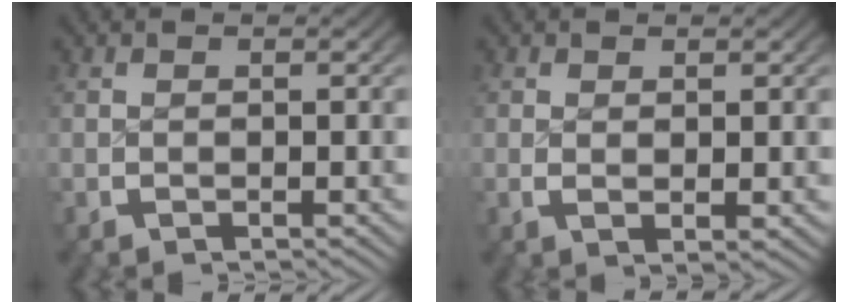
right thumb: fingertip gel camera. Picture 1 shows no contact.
{"total": 1.1, "force": [0.4, 0.4, 0.9], "torque": [-0.018, -0.009, 0.015]}